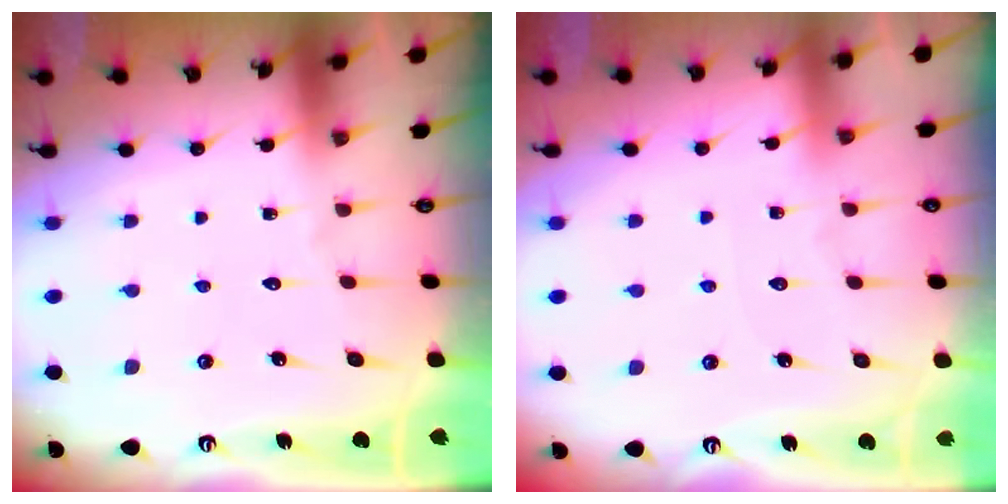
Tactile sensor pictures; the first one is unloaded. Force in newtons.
{"total": 2.6, "press": 2.6, "slide": 0.3}